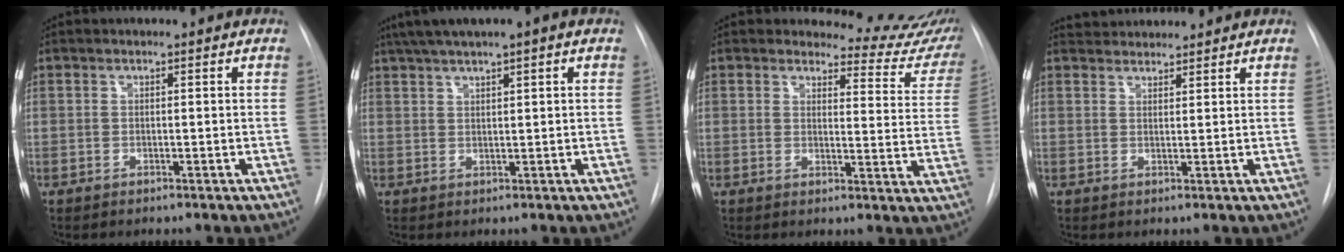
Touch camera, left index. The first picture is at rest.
{"total": 6.8, "force": [4.5, 0.2, 5.1], "torque": [-0.089, 0.034, 0.074]}
{"total": 12.3, "force": [12.1, 2.4, 0.7], "torque": [0.025, -0.081, 0.107]}
{"total": 3.9, "force": [3.9, 0.6, 0.1], "torque": [-0.006, 0.032, 0.067]}